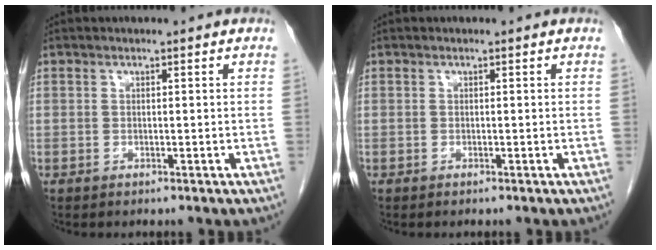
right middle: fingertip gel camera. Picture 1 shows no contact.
{"total": 0.0}